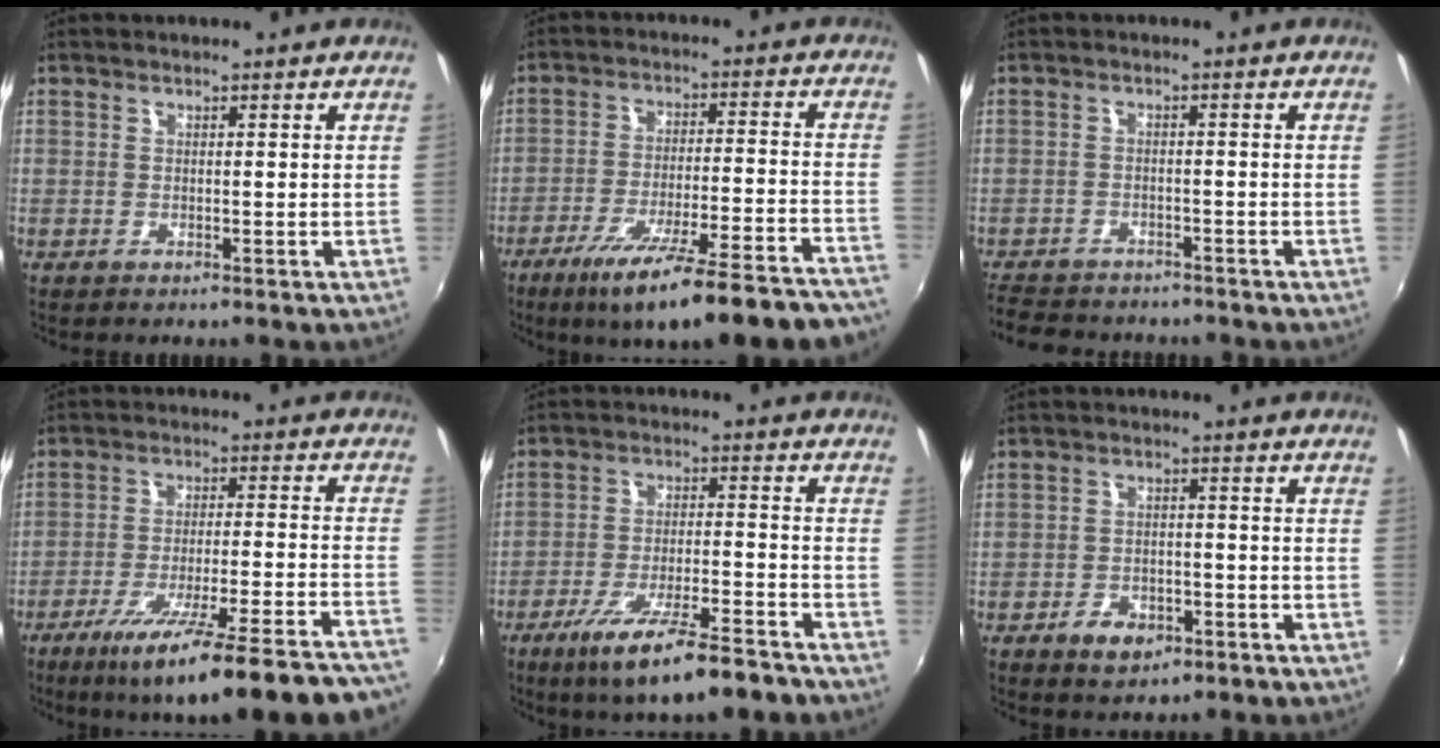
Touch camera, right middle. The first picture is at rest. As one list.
[{"total": 22.4, "force": [-18.6, 2.3, 12.3], "torque": [-0.199, -0.050, -0.260]}, {"total": 8.6, "force": [-7.5, 3.5, 2.2], "torque": [-0.072, -0.007, -0.122]}, {"total": 24.0, "force": [-20.1, 1.1, 13.1], "torque": [-0.204, -0.060, -0.286]}, {"total": 14.5, "force": [-10.6, 2.4, 9.6], "torque": [-0.182, -0.033, -0.169]}, {"total": 6.1, "force": [-3.7, 3.6, 3.3], "torque": [-0.085, 0.000, -0.053]}]